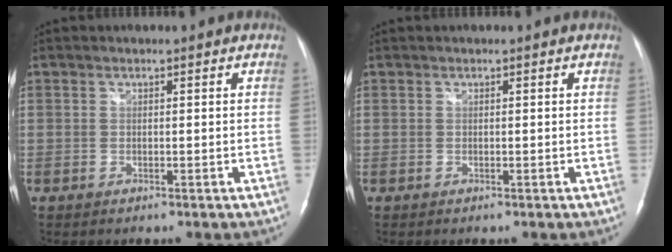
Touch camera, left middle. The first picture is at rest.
{"total": 0.0}